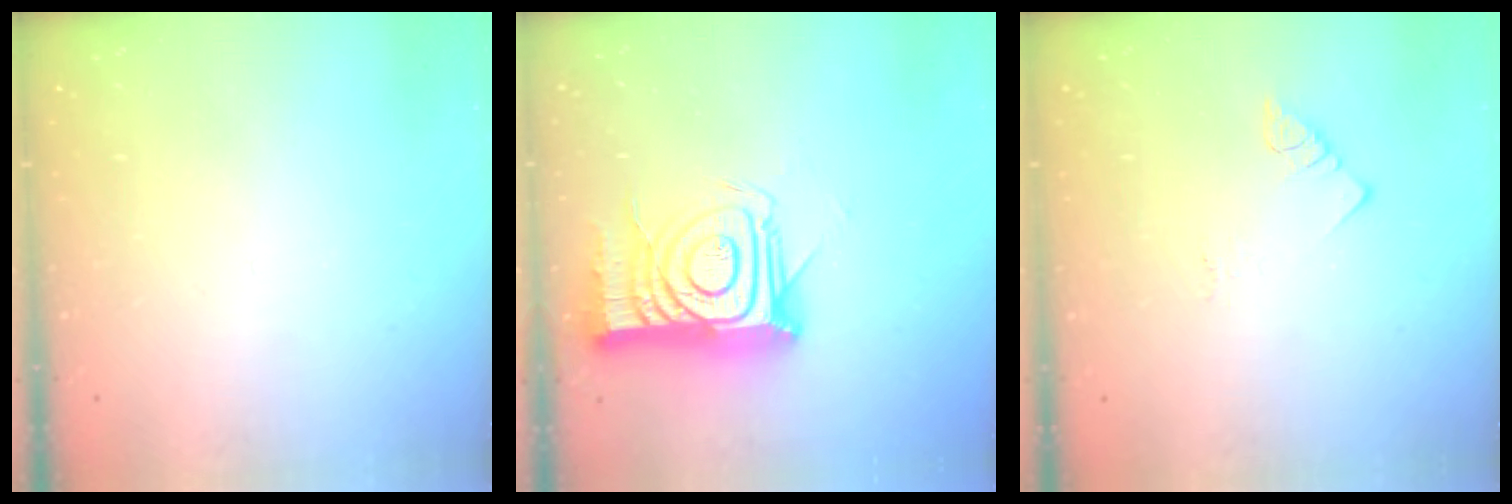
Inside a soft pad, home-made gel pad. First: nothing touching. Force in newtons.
{"total": 16.2, "press": 16.2, "slide": 1.1}
{"total": 2.8, "press": 2.8, "slide": 0.4}